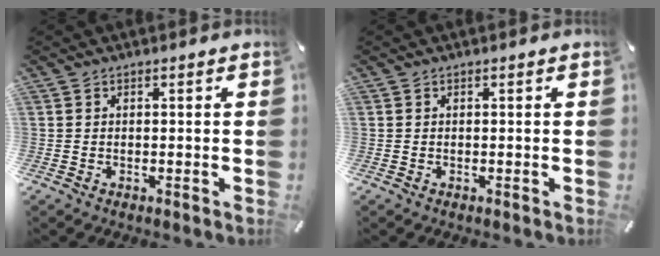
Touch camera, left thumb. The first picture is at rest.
{"total": 0.0}